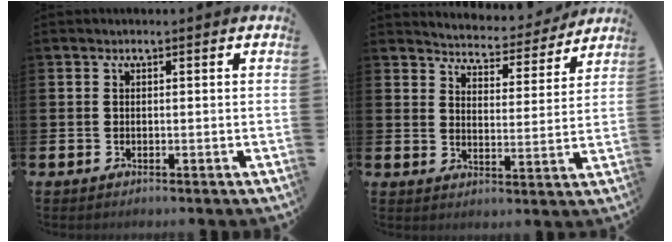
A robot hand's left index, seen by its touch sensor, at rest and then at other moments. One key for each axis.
{"total": 4.7, "fx": 4.7, "fy": 0.8, "fz": 0.1, "tx": -0.022, "ty": -0.040, "tz": 0.077}